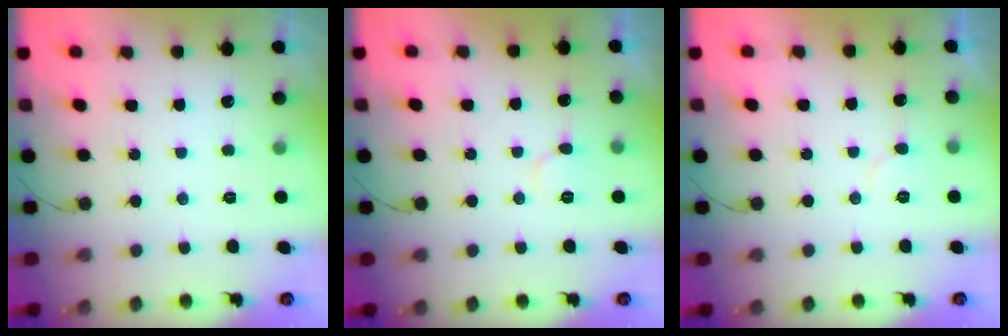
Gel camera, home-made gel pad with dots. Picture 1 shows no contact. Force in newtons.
{"total": 6.7, "press": 6.6, "slide": 0.7}
{"total": 4.4, "press": 4.4, "slide": 0.4}